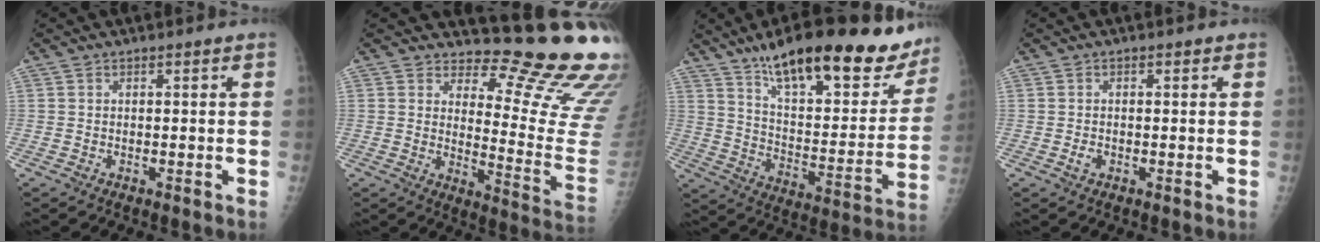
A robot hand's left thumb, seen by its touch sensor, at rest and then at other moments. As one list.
[{"total": 17.6, "force": [15.3, 3.6, 8.0], "torque": [-0.060, -0.181, 0.183]}, {"total": 29.6, "force": [21.0, 8.7, 18.8], "torque": [-0.237, -0.073, 0.306]}, {"total": 1.5, "force": [-0.3, 1.1, 0.9], "torque": [-0.010, 0.000, -0.007]}]